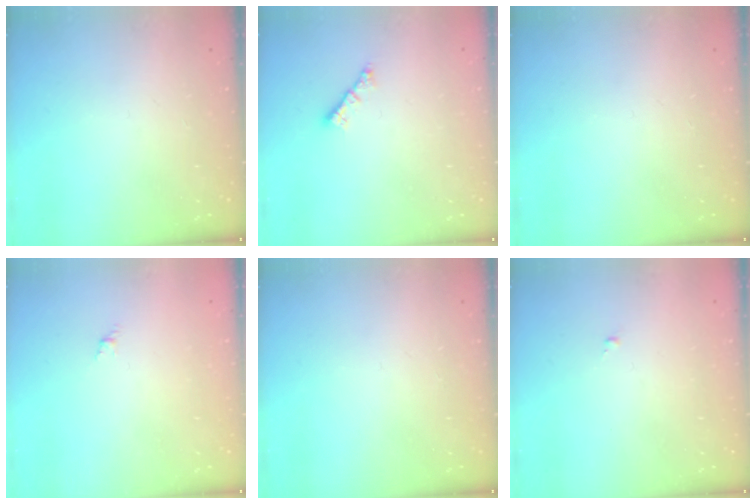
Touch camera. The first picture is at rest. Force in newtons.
{"total": 1.2, "press": 1.2, "slide": 0.3}
{"total": 0.0}
{"total": 1.1, "press": 1.0, "slide": 0.5}
{"total": 0.0}
{"total": 0.0}